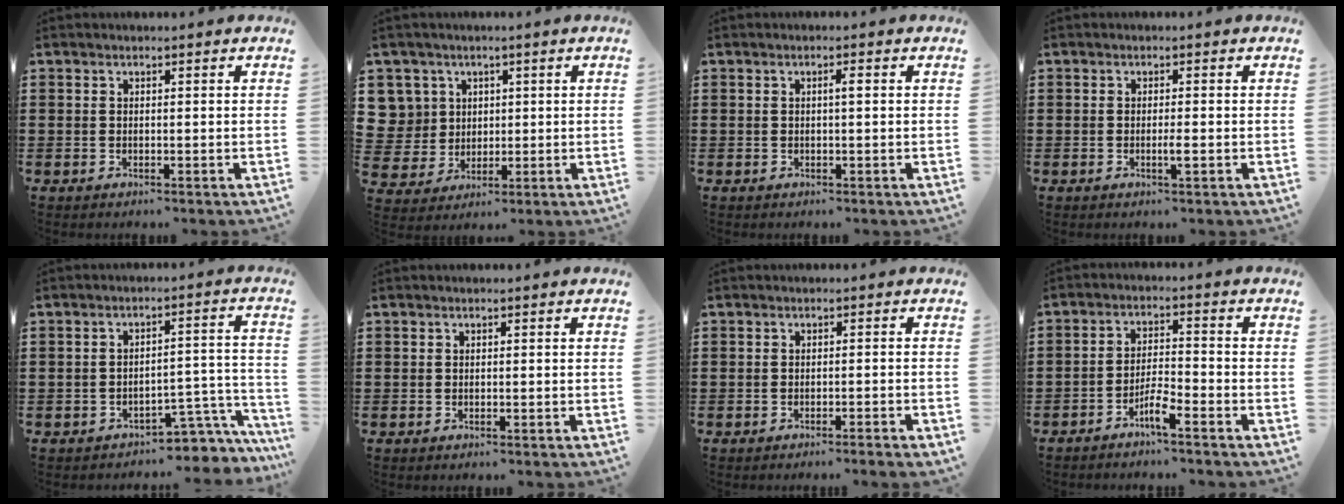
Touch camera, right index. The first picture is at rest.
{"total": 6.5, "force": [1.9, 6.2, 0.6], "torque": [-0.054, 0.012, 0.037]}
{"total": 1.1, "force": [0.1, 0.1, 1.1], "torque": [-0.020, 0.000, 0.000]}
{"total": 1.7, "force": [-0.5, 0.1, 1.6], "torque": [-0.035, -0.005, -0.012]}
{"total": 4.7, "force": [-4.0, 1.5, 2.1], "torque": [-0.037, 0.007, -0.078]}
{"total": 0.0}
{"total": 1.2, "force": [-0.9, -0.3, 0.6], "torque": [-0.012, -0.001, -0.018]}
{"total": 4.1, "force": [-3.0, 0.5, 2.7], "torque": [-0.056, 0.004, -0.059]}